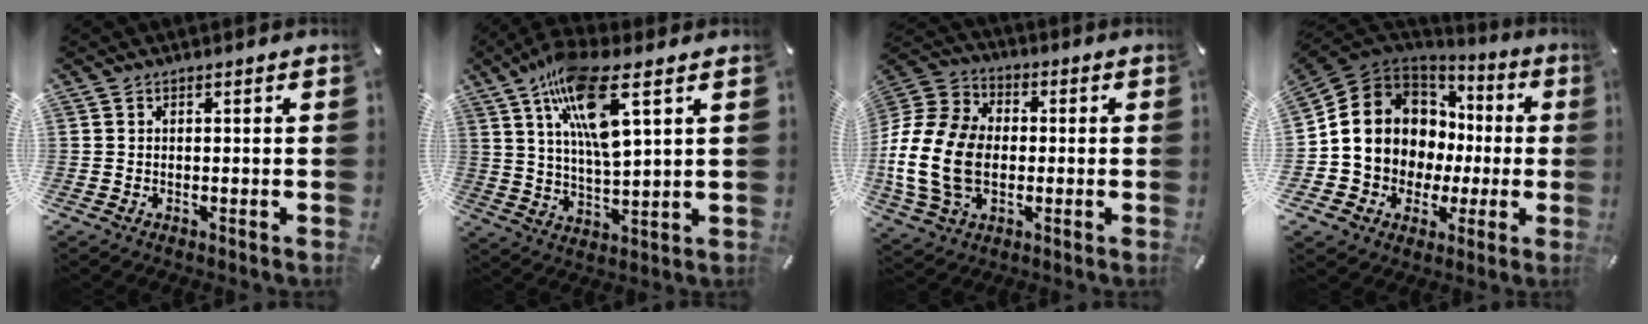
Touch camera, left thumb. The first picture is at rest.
{"total": 15.0, "force": [8.0, 3.9, 12.0], "torque": [-0.242, -0.023, 0.132]}
{"total": 18.4, "force": [-2.8, 13.7, 11.9], "torque": [-0.266, 0.022, -0.052]}
{"total": 12.9, "force": [1.8, 12.0, 4.5], "torque": [-0.093, -0.034, 0.046]}